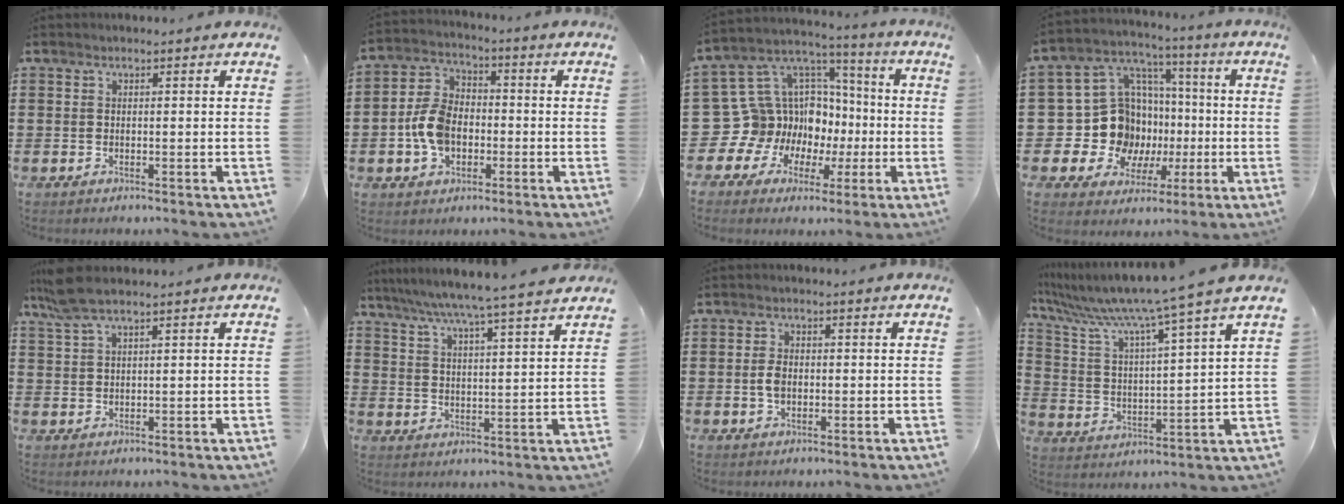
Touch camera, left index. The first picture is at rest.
{"total": 8.1, "force": [-1.8, 5.6, 5.6], "torque": [-0.134, 0.008, -0.038]}
{"total": 14.5, "force": [-2.9, 13.6, 4.1], "torque": [-0.133, -0.023, -0.017]}
{"total": 13.5, "force": [-1.9, 12.4, 4.9], "torque": [-0.133, -0.008, -0.017]}
{"total": 4.8, "force": [3.2, 0.7, 3.6], "torque": [-0.084, 0.002, 0.057]}
{"total": 6.2, "force": [5.4, -1.1, 2.8], "torque": [-0.073, -0.036, 0.089]}
{"total": 2.8, "force": [-0.2, 1.6, 2.3], "torque": [-0.053, 0.001, -0.005]}
{"total": 7.9, "force": [6.8, -1.0, 3.9], "torque": [-0.109, -0.057, 0.103]}